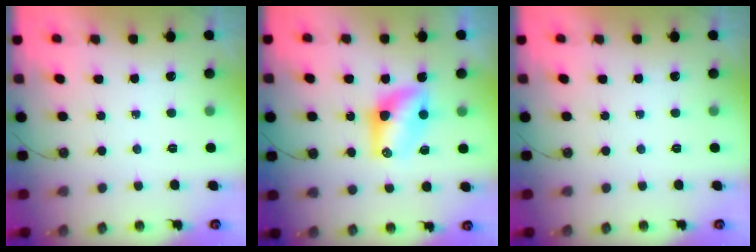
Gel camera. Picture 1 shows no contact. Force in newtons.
{"total": 9.1, "press": 8.6, "slide": 2.9}
{"total": 0.0}